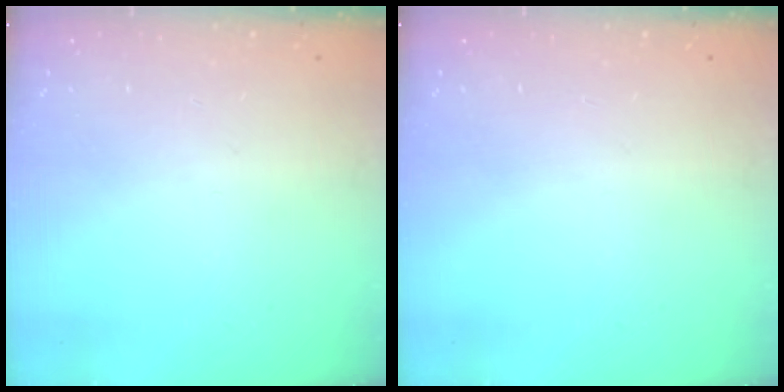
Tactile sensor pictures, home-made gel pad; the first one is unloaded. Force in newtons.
{"total": 0.0}